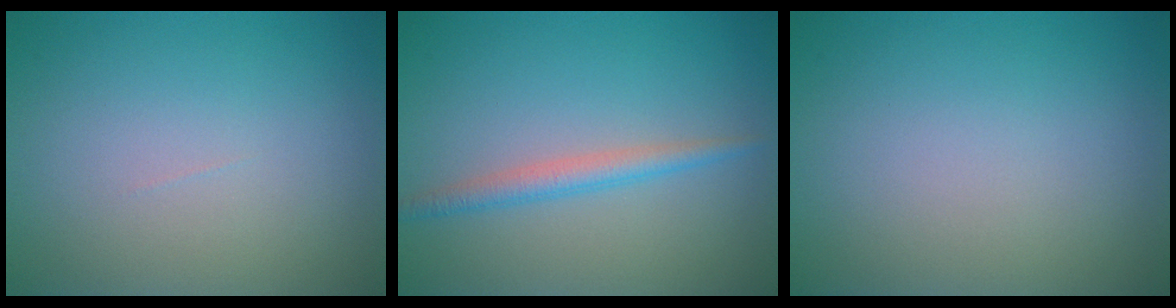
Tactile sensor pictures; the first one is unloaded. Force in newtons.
{"total": 2.1, "press": 2.1, "slide": 0.0}
{"total": 0.0}